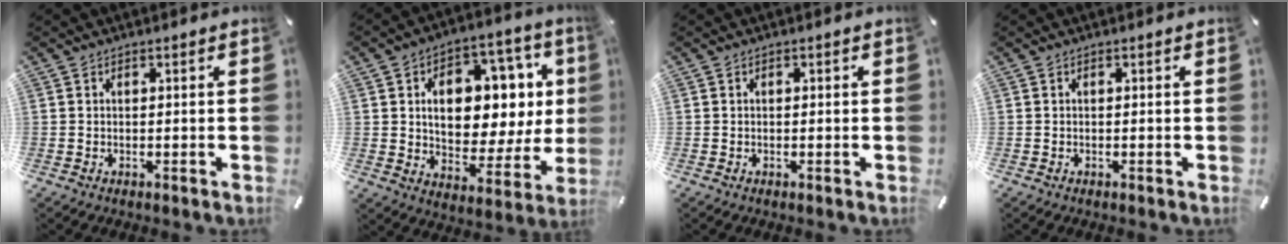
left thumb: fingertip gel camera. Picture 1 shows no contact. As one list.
[{"total": 16.0, "force": [4.3, 10.8, 11.0], "torque": [-0.150, -0.027, 0.079]}, {"total": 0.0}, {"total": 0.0}]